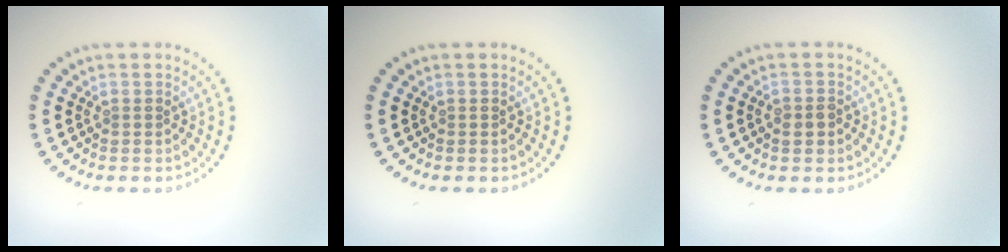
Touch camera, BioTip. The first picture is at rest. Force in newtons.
{"total": 0.0}
{"total": 1.6, "press": 1.4, "slide": 0.7}